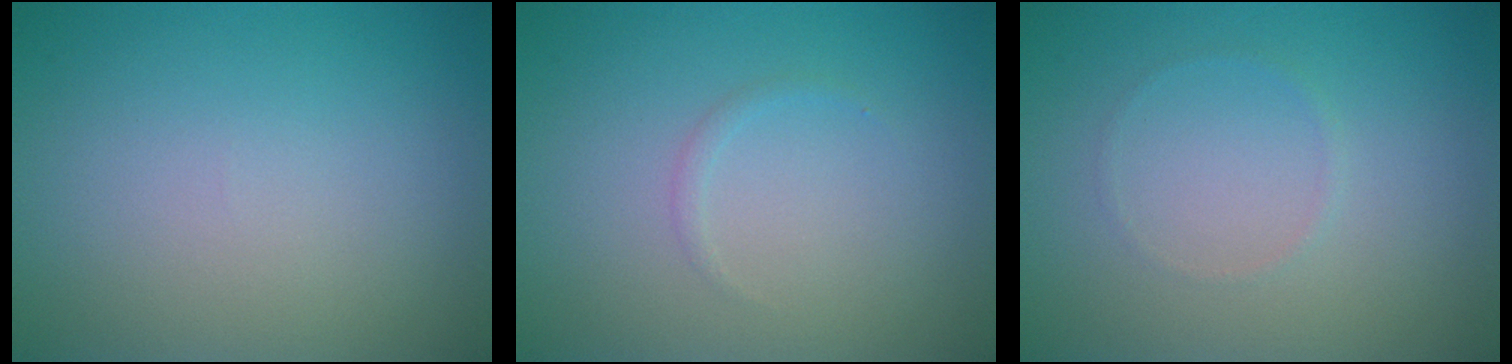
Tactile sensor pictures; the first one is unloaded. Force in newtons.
{"total": 0.5, "press": 0.5, "slide": 0.1}
{"total": 0.5, "press": 0.5, "slide": 0.1}